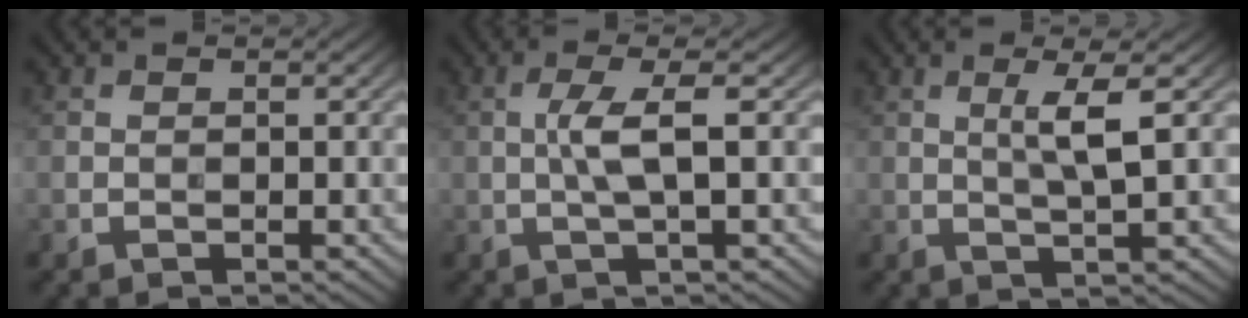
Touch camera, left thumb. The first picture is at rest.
{"total": 3.9, "force": [0.2, 0.5, 3.9], "torque": [-0.079, 0.008, 0.001]}
{"total": 3.8, "force": [1.0, 0.2, 3.7], "torque": [-0.075, 0.002, 0.023]}